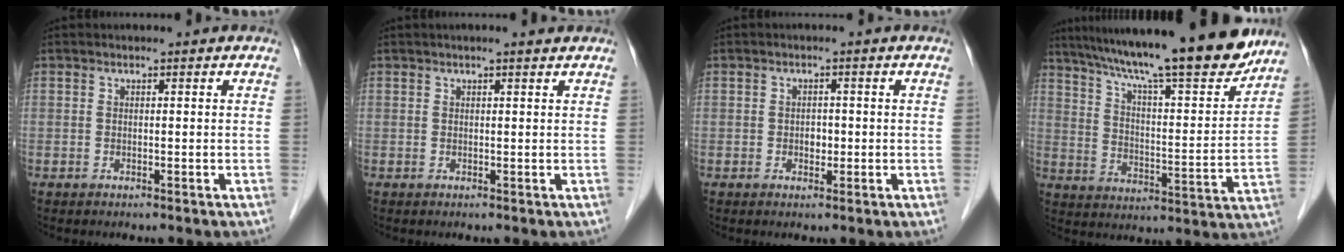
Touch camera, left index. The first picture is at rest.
{"total": 2.2, "force": [1.8, -0.1, 1.3], "torque": [-0.019, 0.015, 0.025]}
{"total": 1.5, "force": [-0.3, 1.1, 1.0], "torque": [-0.016, 0.002, -0.003]}
{"total": 22.1, "force": [18.7, 1.5, 11.8], "torque": [-0.197, -0.009, 0.278]}